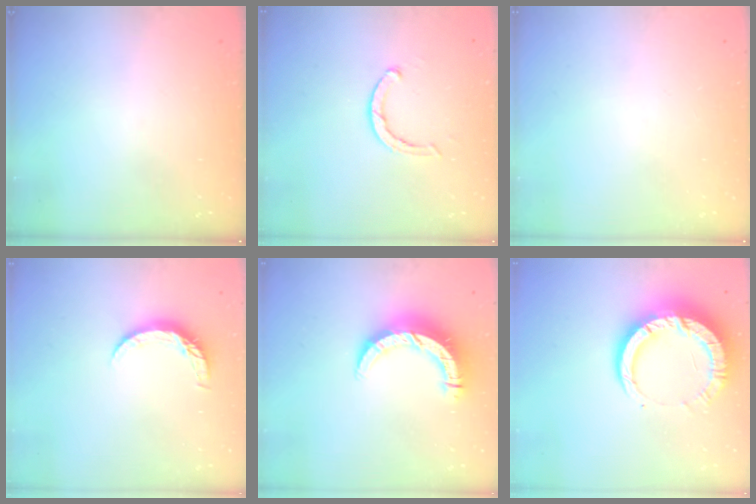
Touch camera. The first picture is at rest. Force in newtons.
{"total": 3.7, "press": 3.7, "slide": 0.7}
{"total": 0.0}
{"total": 6.6, "press": 6.5, "slide": 0.6}
{"total": 10.6, "press": 10.5, "slide": 1.2}
{"total": 13.3, "press": 13.2, "slide": 1.3}